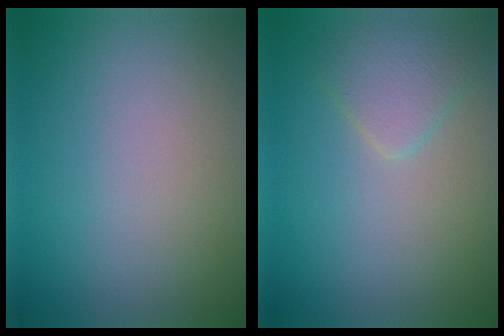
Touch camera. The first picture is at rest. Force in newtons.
{"total": 2.3, "press": 2.2, "slide": 0.2}